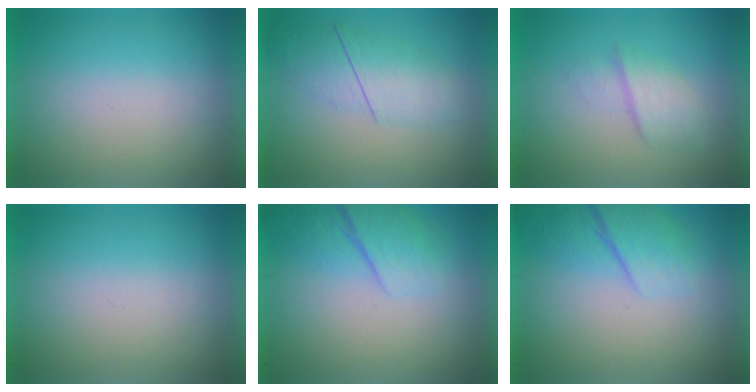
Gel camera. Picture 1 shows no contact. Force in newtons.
{"total": 2.4}
{"total": 2.2}
{"total": 0.0}
{"total": 2.6}
{"total": 2.6}